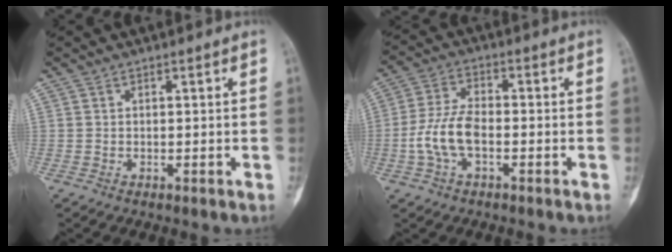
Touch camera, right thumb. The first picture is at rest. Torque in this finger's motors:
{"motor_torque": [1.37, 1.22, 0.70, -0.58, 0.33]}